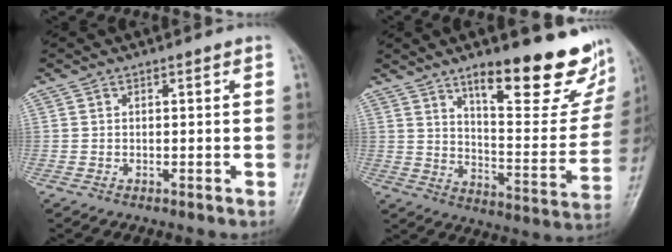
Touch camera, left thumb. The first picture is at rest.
{"total": 23.1, "force": [14.8, 7.0, 16.3], "torque": [-0.178, -0.084, 0.218]}